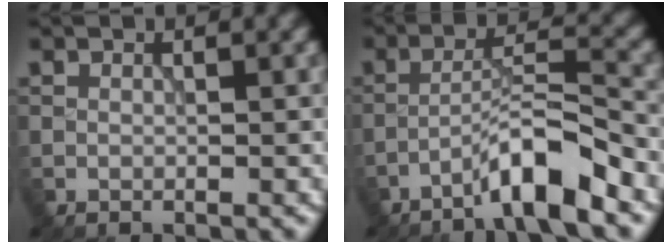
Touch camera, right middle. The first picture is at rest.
{"total": 5.4, "force": [-3.6, 0.4, 4.1], "torque": [-0.066, 0.020, -0.070]}